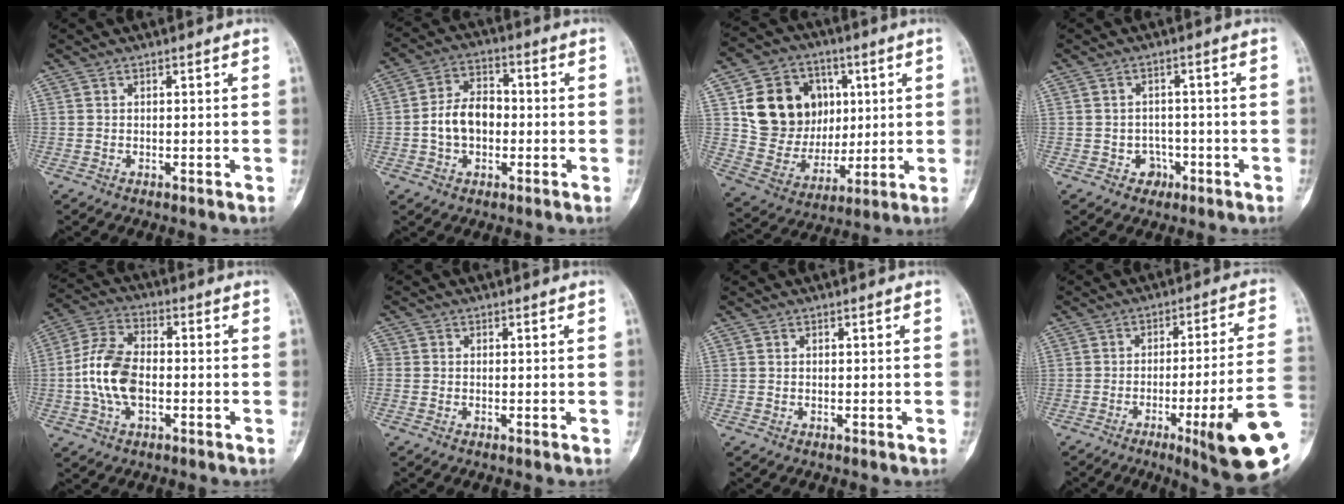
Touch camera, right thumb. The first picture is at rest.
{"total": 9.0, "force": [-1.1, 6.3, 6.3], "torque": [-0.098, 0.026, -0.027]}
{"total": 18.8, "force": [4.6, 15.4, 9.7], "torque": [-0.127, -0.001, 0.099]}
{"total": 3.4, "force": [-1.5, 2.9, 0.9], "torque": [0.013, 0.018, -0.019]}
{"total": 11.6, "force": [-1.6, 7.0, 9.2], "torque": [-0.183, 0.026, -0.034]}
{"total": 1.6, "force": [-0.1, 1.4, 0.8], "torque": [-0.016, 0.001, -0.006]}
{"total": 0.0}
{"total": 18.6, "force": [-6.5, 1.5, 17.4], "torque": [-0.201, 0.012, -0.091]}